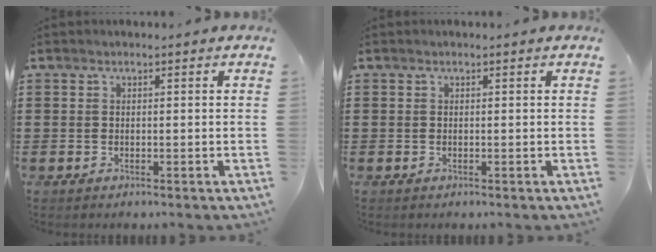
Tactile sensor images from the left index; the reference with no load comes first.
{"total": 0.0}